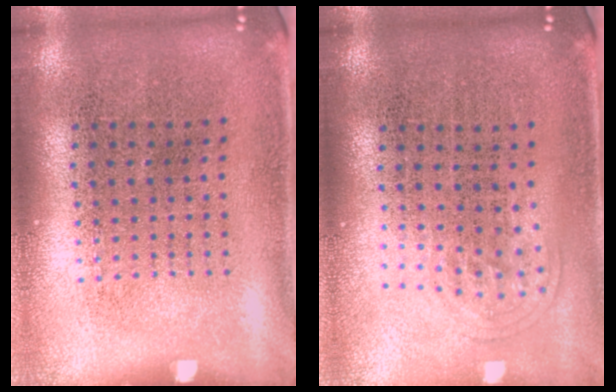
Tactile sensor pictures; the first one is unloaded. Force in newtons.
{"total": 1.0, "press": 0.6, "slide": 0.8}